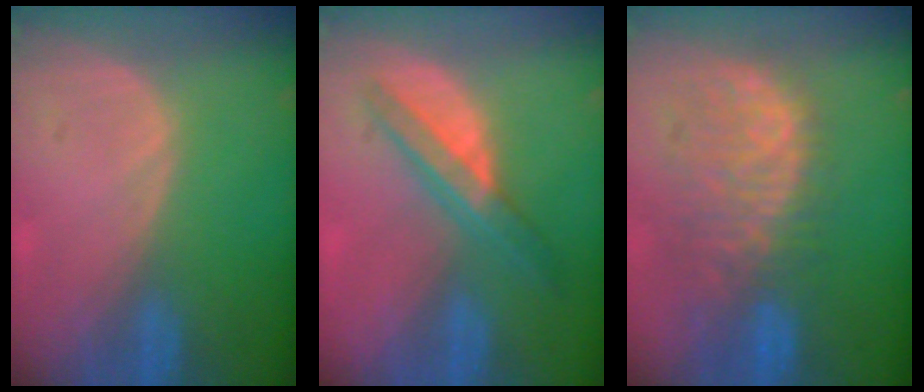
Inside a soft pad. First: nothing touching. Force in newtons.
{"total": 6.8, "press": 5.8, "slide": 3.5}
{"total": 10.7, "press": 9.4, "slide": 5.2}